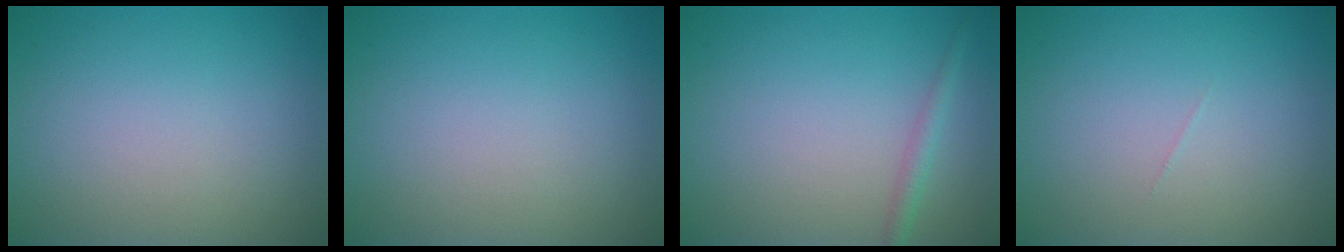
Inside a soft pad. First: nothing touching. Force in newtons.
{"total": 0.0}
{"total": 1.5, "press": 1.5, "slide": 0.0}
{"total": 0.0}